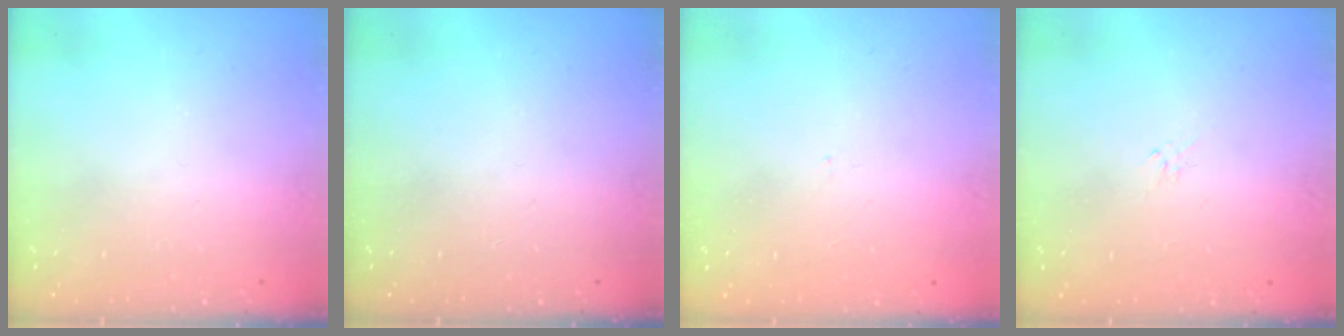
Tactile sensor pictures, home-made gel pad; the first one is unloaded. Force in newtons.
{"total": 0.0}
{"total": 0.0}
{"total": 0.7, "press": 0.5, "slide": 0.4}